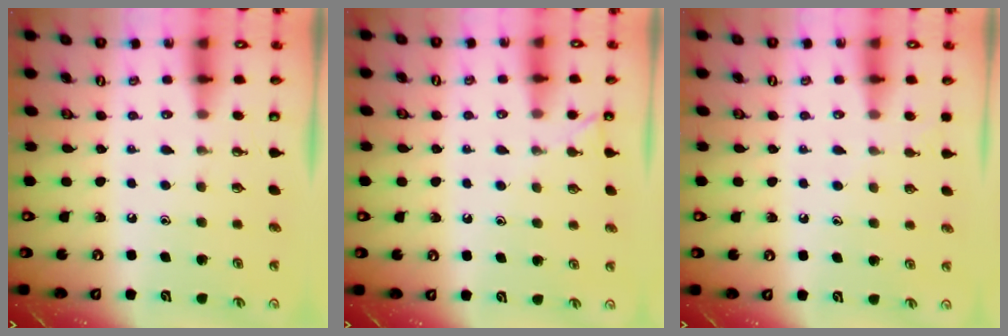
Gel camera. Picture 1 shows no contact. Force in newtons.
{"total": 3.1, "press": 3.1, "slide": 0.4}
{"total": 2.9, "press": 2.9, "slide": 0.4}